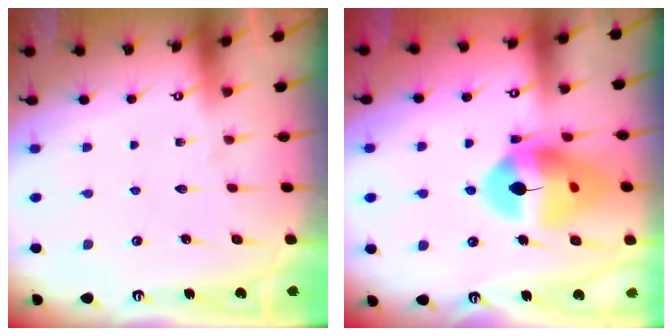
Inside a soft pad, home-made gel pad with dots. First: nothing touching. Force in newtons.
{"total": 15.4, "press": 15.3, "slide": 1.7}